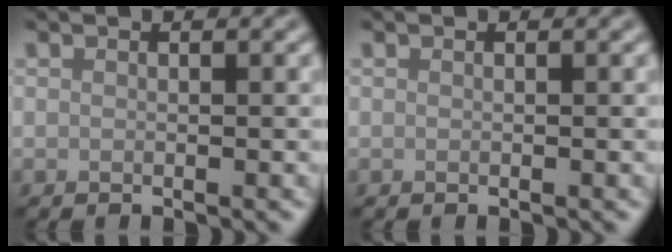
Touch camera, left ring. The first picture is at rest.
{"total": 0.0}